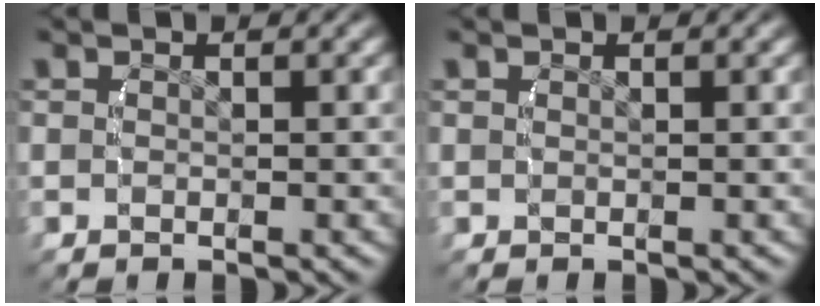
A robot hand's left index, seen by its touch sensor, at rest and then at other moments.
{"total": 0.0}